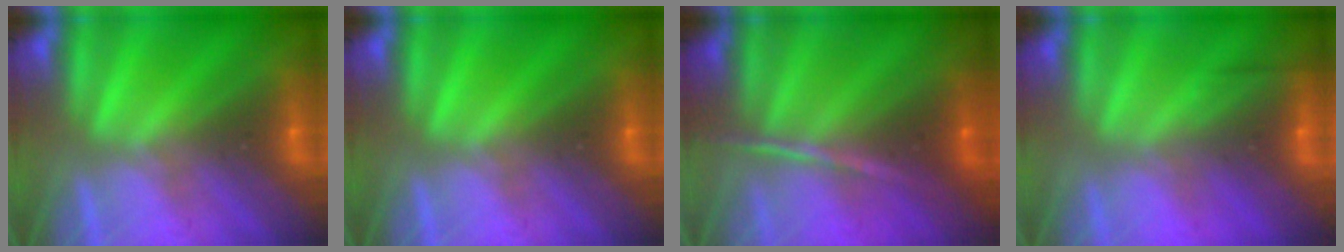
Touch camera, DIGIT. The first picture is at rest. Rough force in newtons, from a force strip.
{"total": 0.0}
{"total": 1.3}
{"total": 2.4}